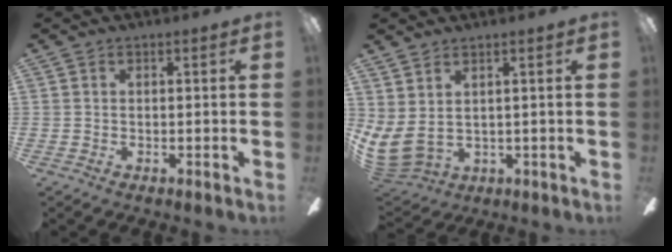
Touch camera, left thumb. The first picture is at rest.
{"total": 6.1, "force": [2.4, 3.2, 4.7], "torque": [-0.122, -0.026, 0.045]}